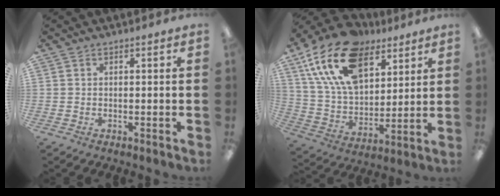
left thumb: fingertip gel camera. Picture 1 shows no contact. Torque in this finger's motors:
{"motor_torque": [2.47, 2.47, 1.39, -1.38, 0.20]}